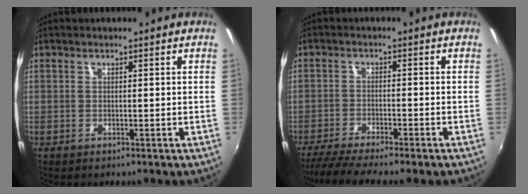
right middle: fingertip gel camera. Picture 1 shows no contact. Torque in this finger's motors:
{"motor_torque": [1.09, -1.05, 0.15, 0.10]}